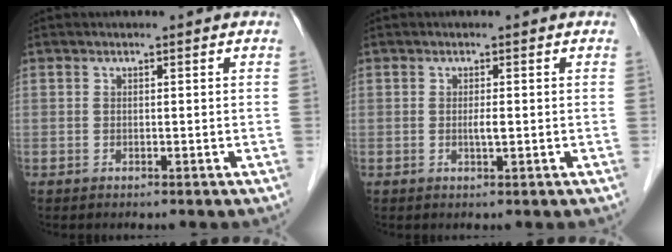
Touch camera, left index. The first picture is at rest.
{"total": 1.3, "force": [-0.2, 0.1, 1.2], "torque": [-0.027, -0.003, -0.003]}